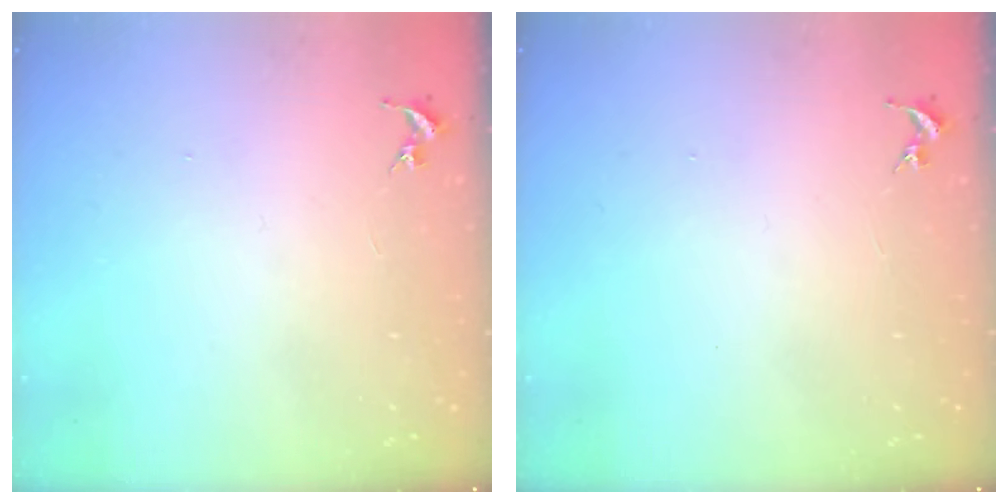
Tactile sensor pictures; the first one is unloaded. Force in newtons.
{"total": 0.0}